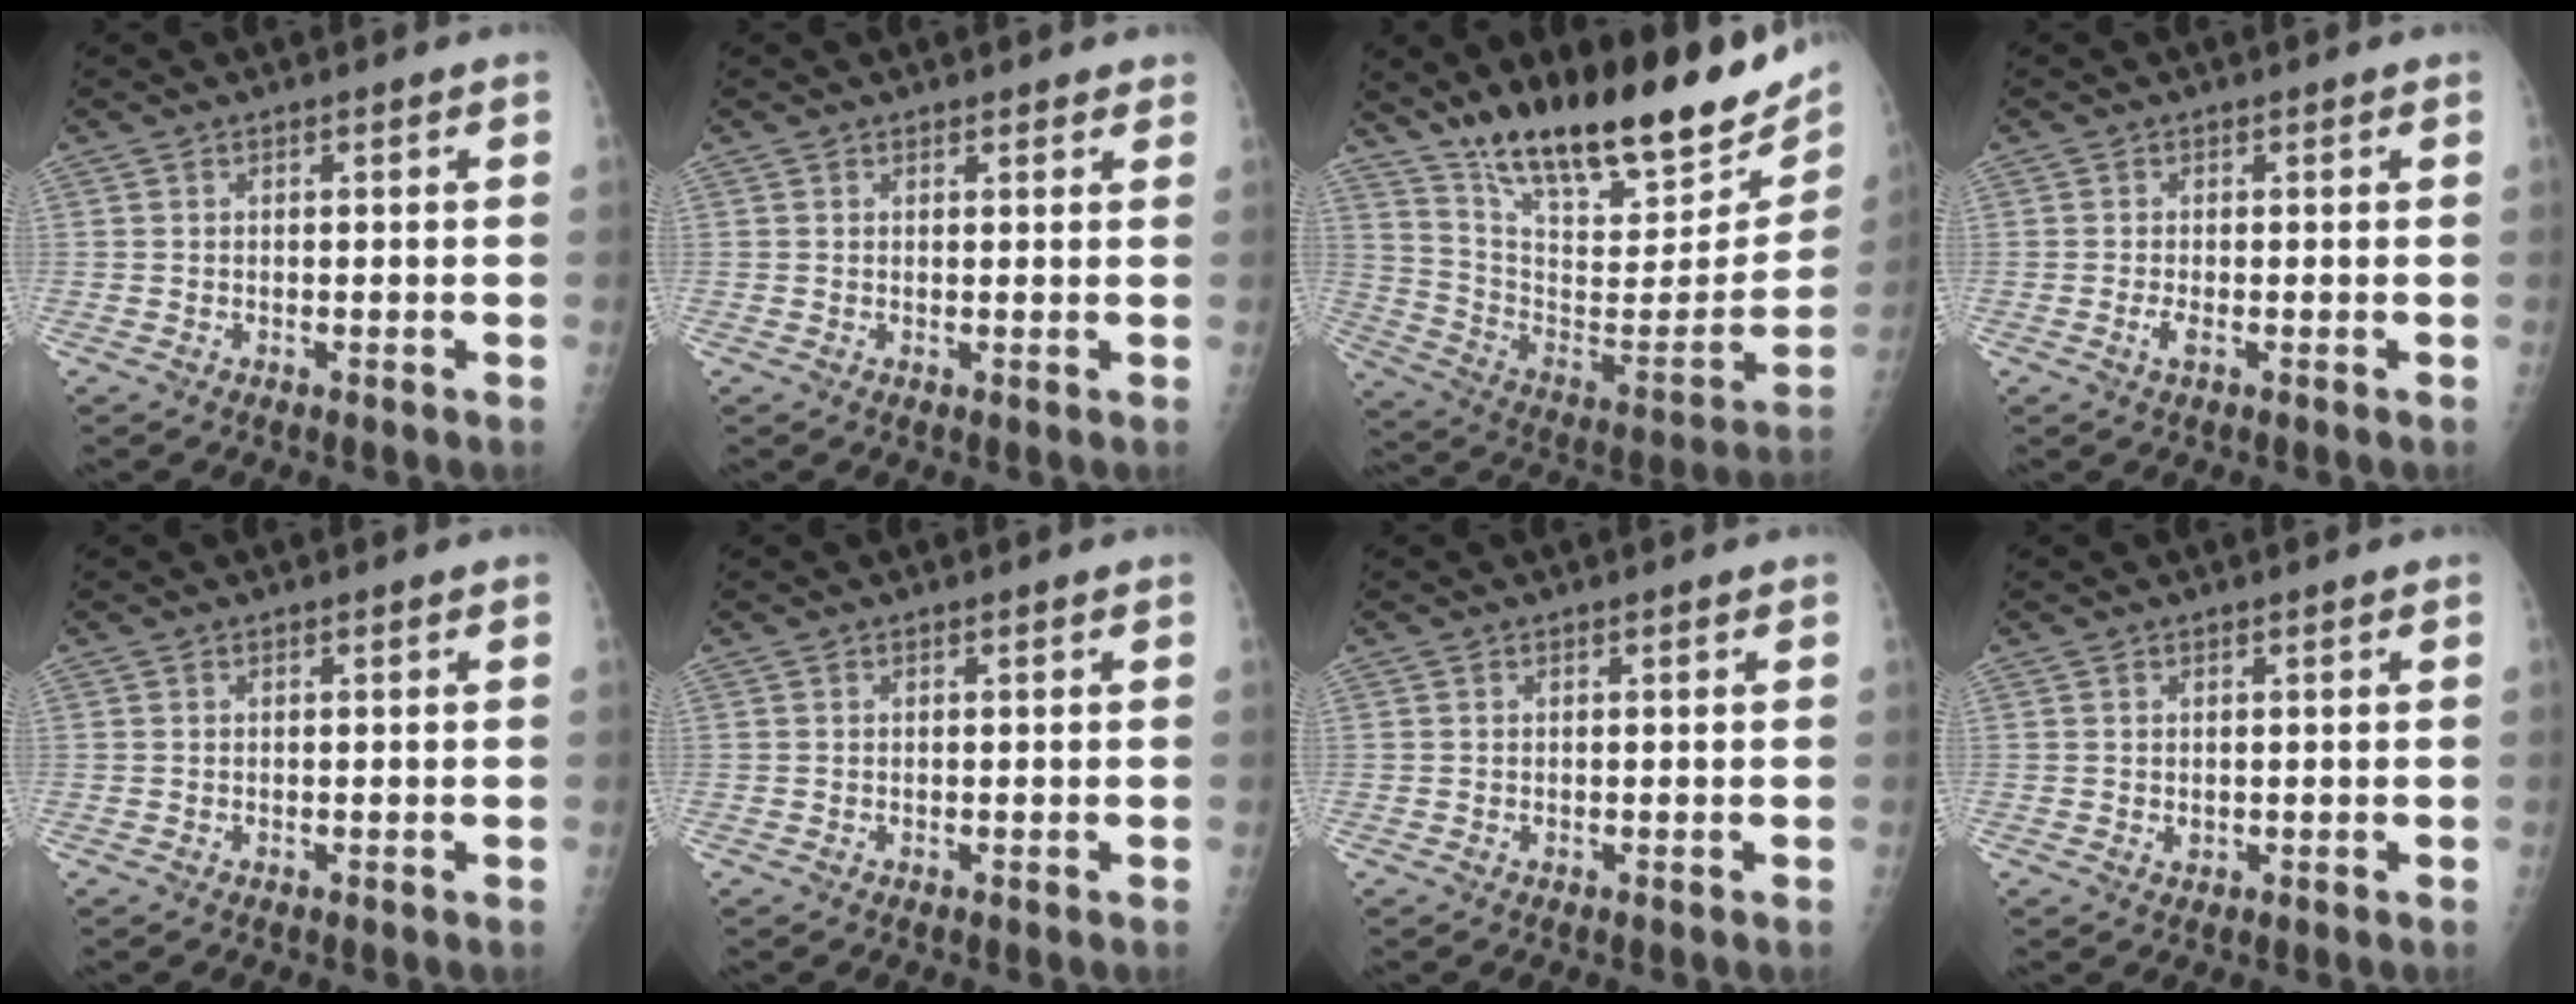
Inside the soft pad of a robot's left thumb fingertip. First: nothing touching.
{"total": 1.6, "force": [1.4, 0.7, 0.3], "torque": [0.013, -0.005, 0.013]}
{"total": 28.7, "force": [20.6, 8.7, 18.0], "torque": [-0.257, -0.081, 0.333]}
{"total": 1.4, "force": [-0.3, 0.5, 1.3], "torque": [-0.029, -0.002, -0.007]}
{"total": 0.0}
{"total": 0.0}
{"total": 0.0}
{"total": 0.9, "force": [0.3, 0.7, 0.4], "torque": [-0.002, -0.002, 0.005]}